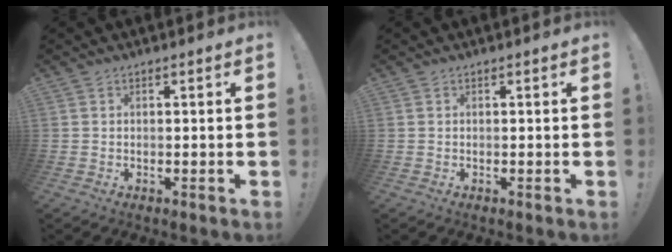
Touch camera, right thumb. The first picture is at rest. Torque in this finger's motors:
{"motor_torque": [-0.08, -0.08, 0.00, 0.00, 0.00]}